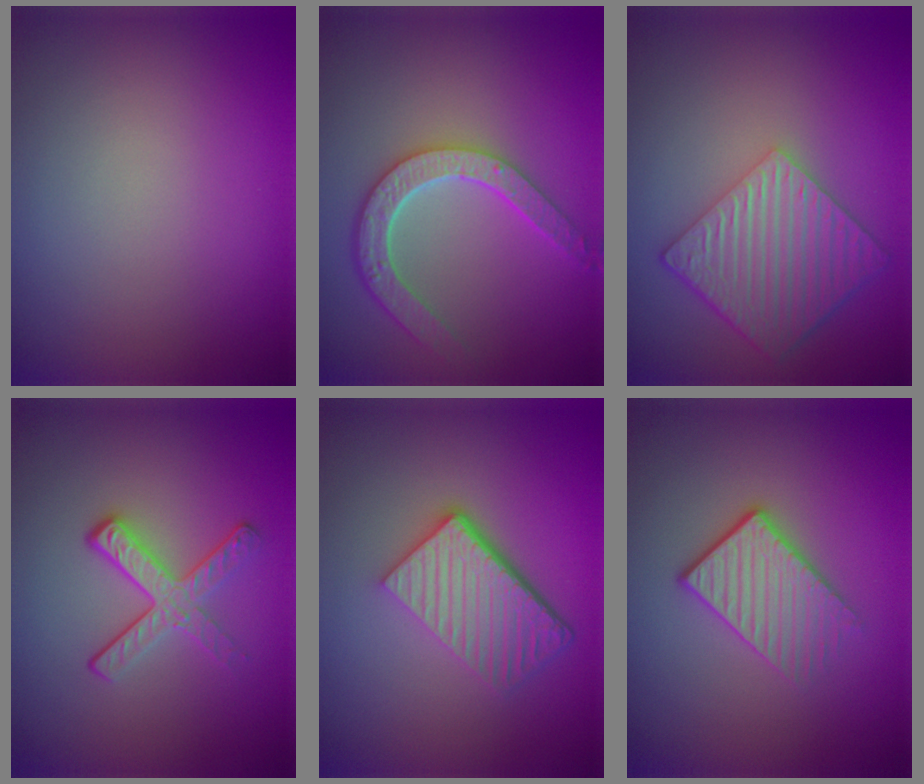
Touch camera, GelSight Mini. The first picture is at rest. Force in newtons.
{"total": 5.0, "press": 4.0, "slide": 3.0}
{"total": 6.4, "press": 4.6, "slide": 4.5}
{"total": 3.1, "press": 2.4, "slide": 1.9}
{"total": 5.8, "press": 4.0, "slide": 4.3}
{"total": 2.9, "press": 2.6, "slide": 1.2}